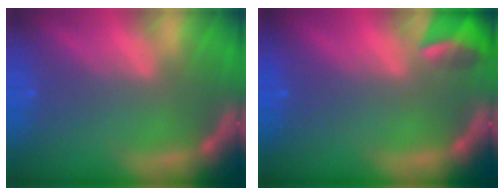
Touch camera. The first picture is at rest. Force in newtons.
{"total": 3.4}